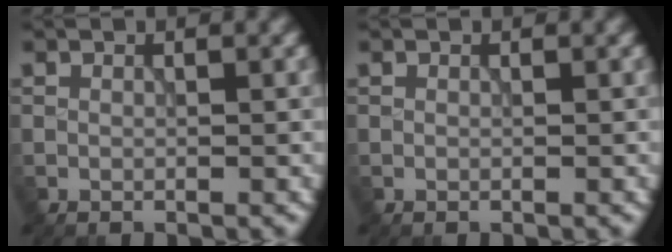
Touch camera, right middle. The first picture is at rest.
{"total": 0.0}